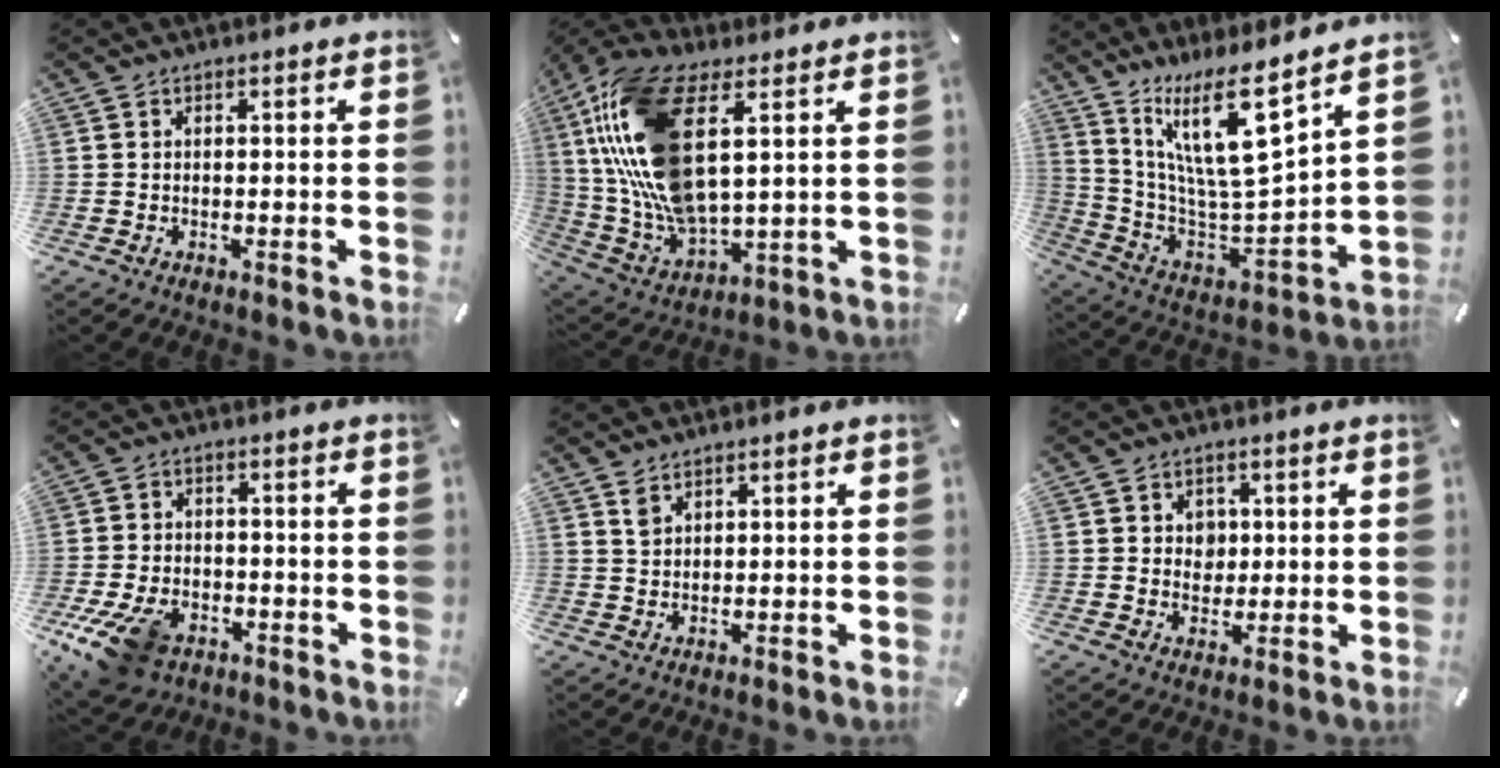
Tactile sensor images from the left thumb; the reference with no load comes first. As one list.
[{"total": 19.0, "force": [6.2, 9.1, 15.5], "torque": [-0.354, -0.024, 0.105]}, {"total": 17.6, "force": [11.3, 4.3, 12.8], "torque": [-0.234, -0.088, 0.183]}, {"total": 11.5, "force": [-6.3, 7.3, 6.3], "torque": [-0.136, 0.026, -0.112]}, {"total": 2.4, "force": [1.8, 1.3, 1.0], "torque": [-0.013, -0.006, 0.033]}, {"total": 4.4, "force": [0.5, 4.3, 1.0], "torque": [-0.010, 0.001, 0.004]}]